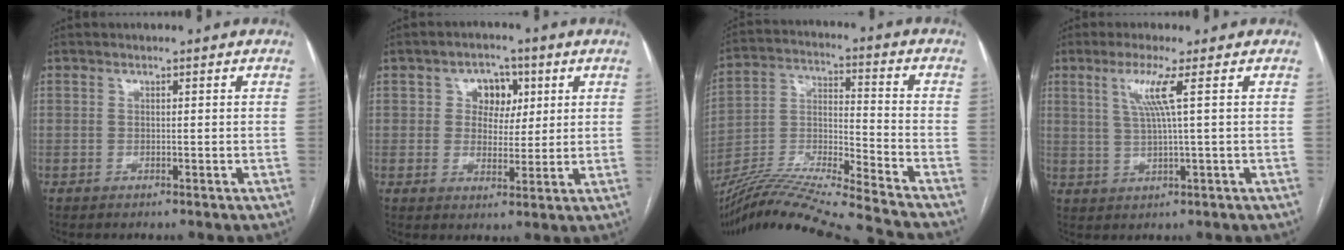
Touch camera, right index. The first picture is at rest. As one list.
[{"total": 5.7, "force": [1.7, 4.5, 3.0], "torque": [-0.040, 0.018, 0.029]}, {"total": 24.5, "force": [-22.1, -0.8, 10.4], "torque": [-0.211, -0.037, -0.374]}, {"total": 5.0, "force": [1.7, -0.9, 4.7], "torque": [-0.096, 0.000, 0.036]}]